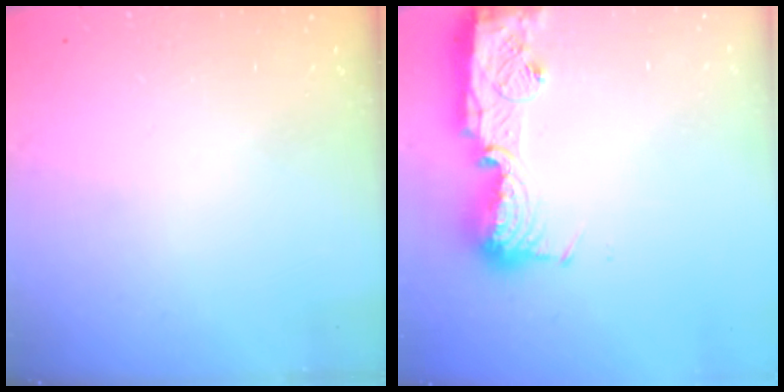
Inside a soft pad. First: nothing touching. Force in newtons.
{"total": 15.2, "press": 15.1, "slide": 1.2}